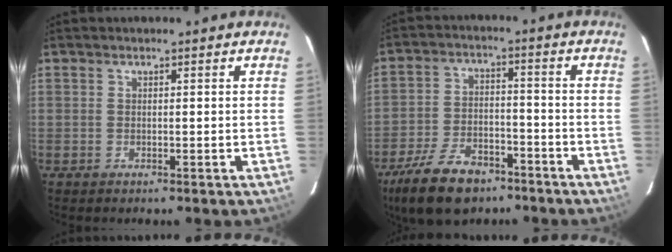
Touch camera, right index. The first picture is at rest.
{"total": 14.5, "force": [-9.9, 7.4, 7.7], "torque": [-0.176, -0.003, -0.165]}